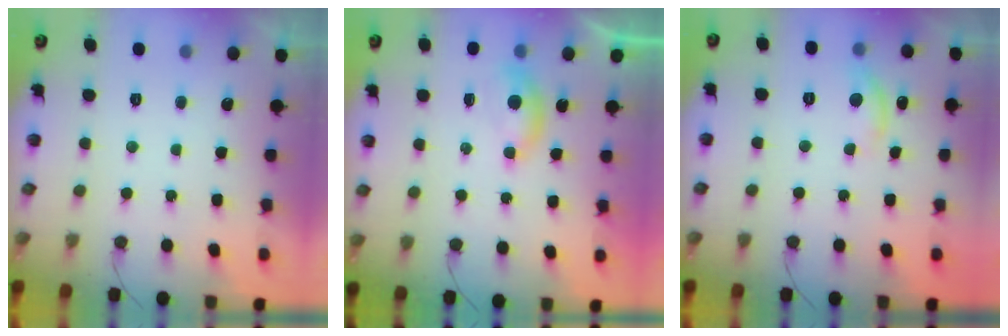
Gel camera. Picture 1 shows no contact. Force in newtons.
{"total": 3.6, "press": 3.6, "slide": 0.5}
{"total": 8.5, "press": 8.5, "slide": 0.5}